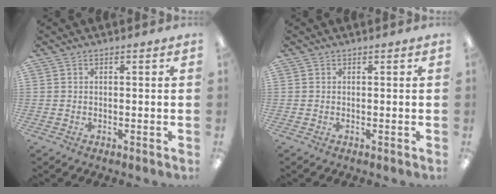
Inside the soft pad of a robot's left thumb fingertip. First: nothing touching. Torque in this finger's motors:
{"motor_torque": [-0.01, 0.00, 0.04, -0.05, 0.00]}